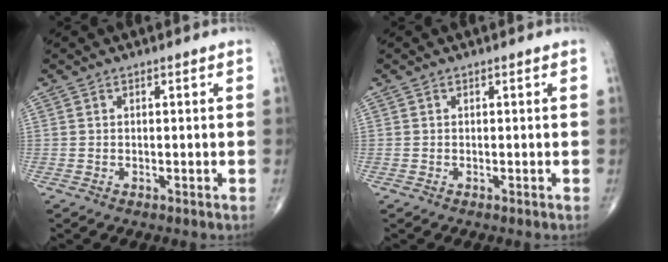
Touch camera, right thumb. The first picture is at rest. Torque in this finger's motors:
{"motor_torque": [-0.04, 0.01, 0.01, -0.01, 0.00]}